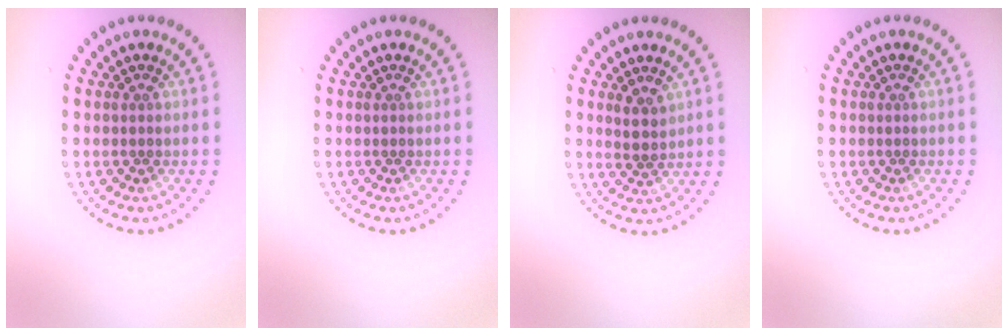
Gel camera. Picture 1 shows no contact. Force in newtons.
{"total": 0.0}
{"total": 1.8, "press": 1.4, "slide": 1.1}
{"total": 0.0}